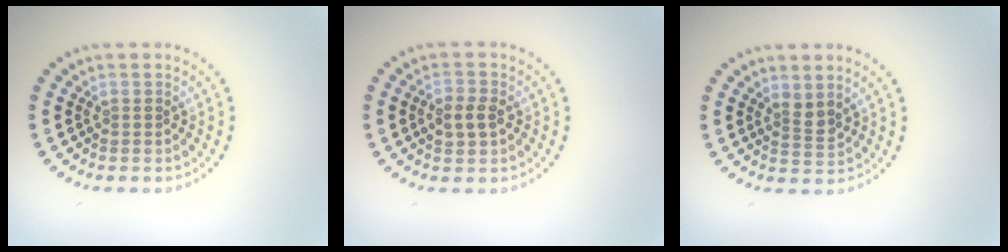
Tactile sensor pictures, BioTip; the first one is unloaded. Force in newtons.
{"total": 2.0, "press": 2.0, "slide": 0.2}
{"total": 1.5, "press": 1.2, "slide": 1.0}